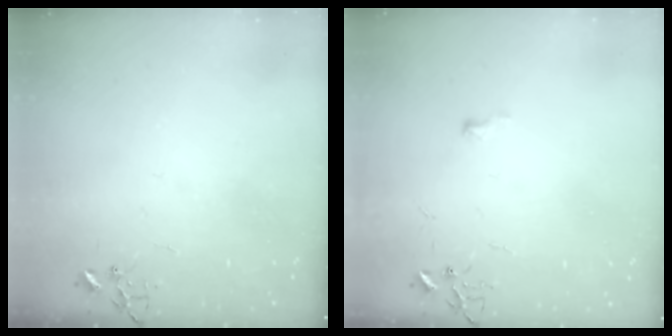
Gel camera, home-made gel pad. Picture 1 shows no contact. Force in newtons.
{"total": 3.5, "press": 3.5, "slide": 0.5}